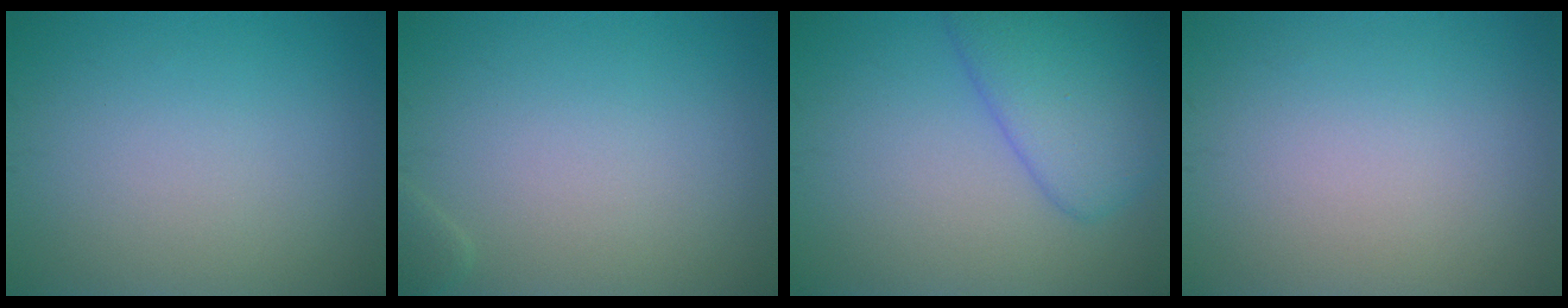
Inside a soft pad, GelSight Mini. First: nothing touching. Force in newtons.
{"total": 0.7, "press": 0.7, "slide": 0.1}
{"total": 5.3, "press": 5.3, "slide": 0.1}
{"total": 0.0}